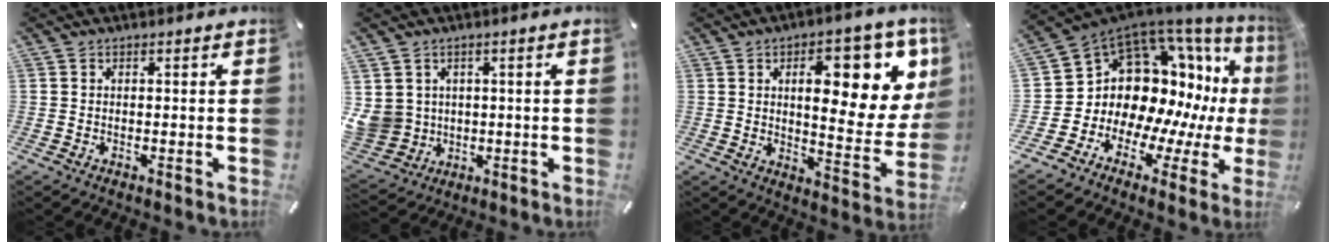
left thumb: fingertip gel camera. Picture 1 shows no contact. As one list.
[{"total": 7.2, "force": [1.2, 7.1, 0.9], "torque": [-0.049, -0.012, 0.024]}, {"total": 18.5, "force": [7.6, 7.6, 15.0], "torque": [-0.200, -0.041, 0.116]}, {"total": 16.1, "force": [4.1, 13.3, 8.0], "torque": [-0.130, -0.084, 0.105]}]